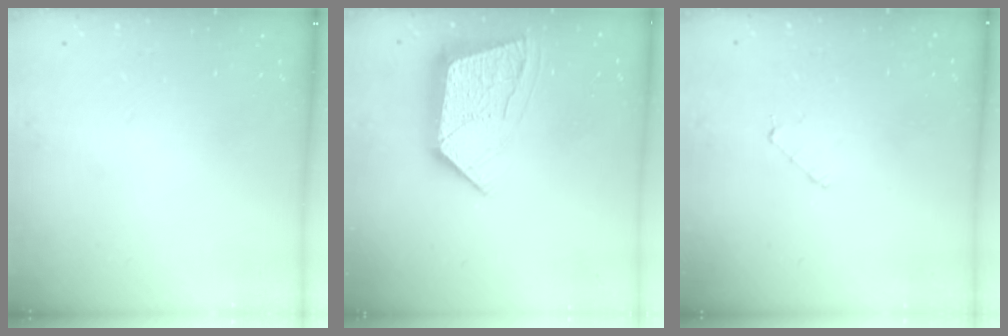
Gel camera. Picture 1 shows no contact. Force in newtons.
{"total": 13.2, "press": 13.1, "slide": 1.1}
{"total": 3.9, "press": 3.9, "slide": 0.4}